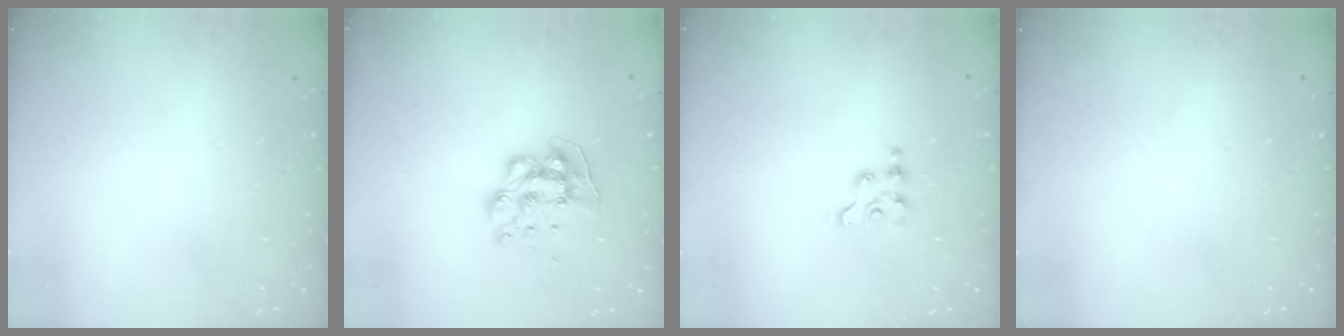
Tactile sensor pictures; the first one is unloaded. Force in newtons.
{"total": 9.7, "press": 9.7, "slide": 0.6}
{"total": 3.5, "press": 3.5, "slide": 0.4}
{"total": 0.0}